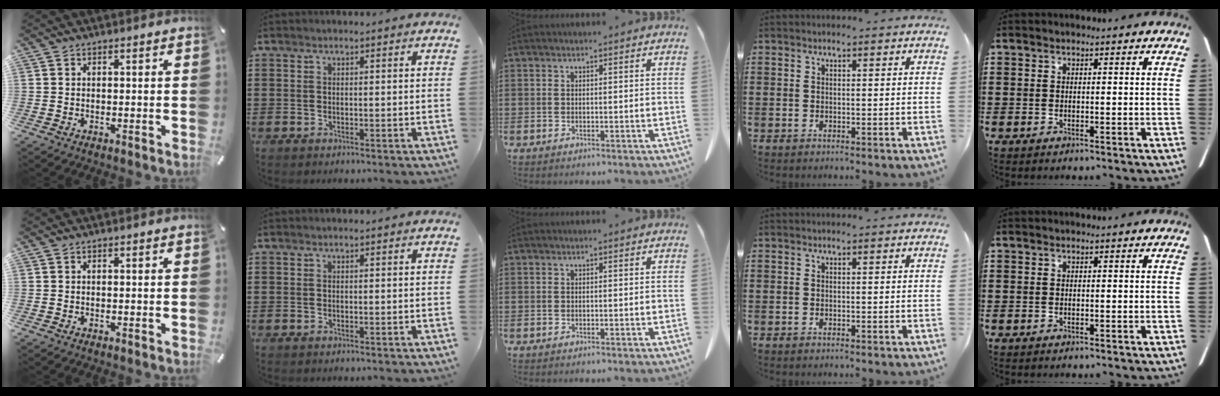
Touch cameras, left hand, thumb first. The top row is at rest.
{}